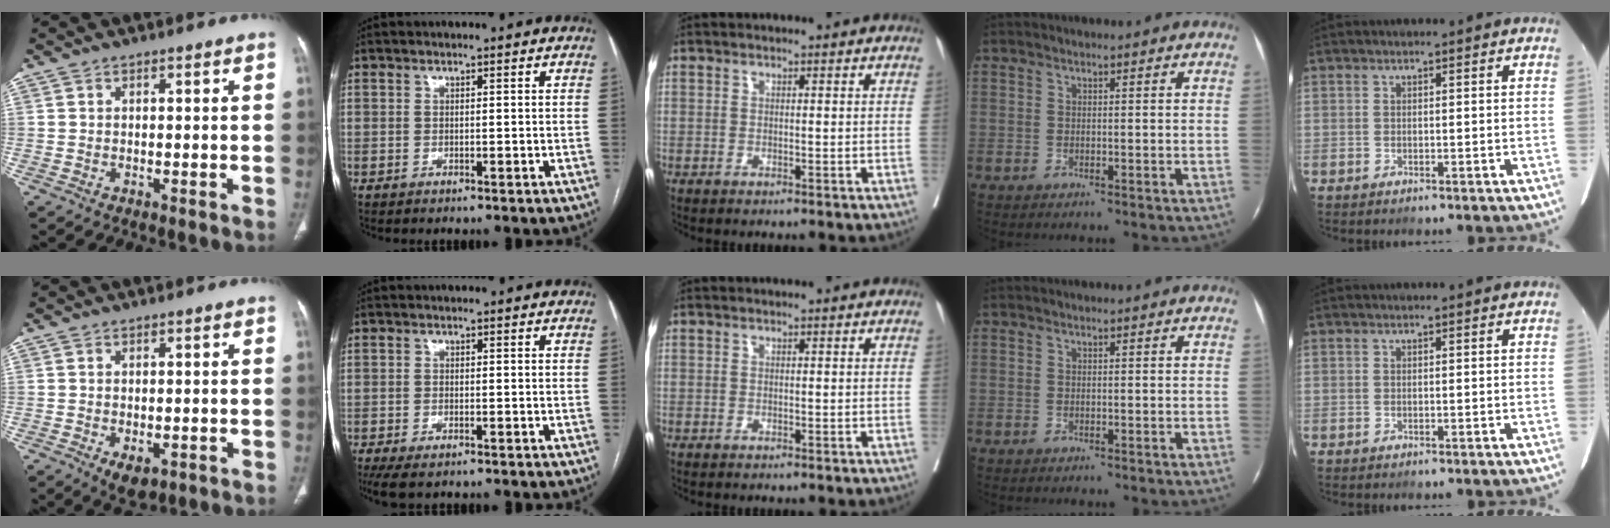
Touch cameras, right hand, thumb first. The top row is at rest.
{"thumb": {"total": 4.2, "force": [-1.4, 2.4, 3.2], "torque": [-0.049, -0.004, -0.012]}, "index": {"total": 4.6, "force": [-3.3, 1.7, 2.8], "torque": [-0.053, -0.011, -0.052]}}